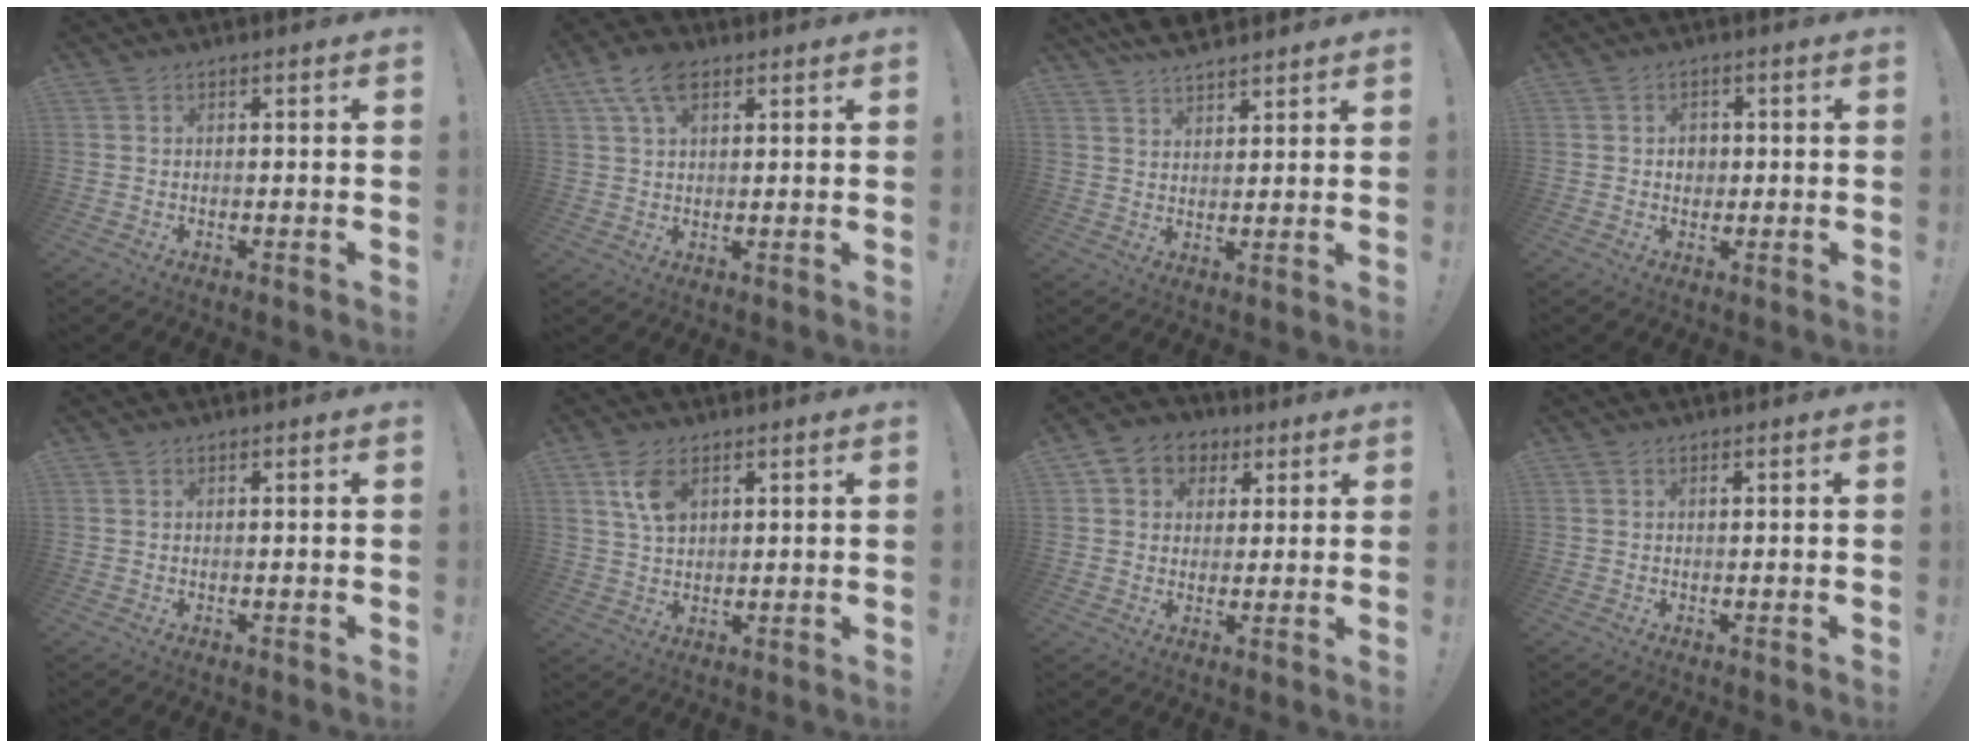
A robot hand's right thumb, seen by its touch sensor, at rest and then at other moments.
{"total": 8.3, "force": [4.2, 4.6, 5.5], "torque": [-0.087, -0.007, 0.078]}
{"total": 6.2, "force": [5.6, 1.9, 1.7], "torque": [-0.033, -0.030, 0.105]}
{"total": 3.3, "force": [-0.1, 2.9, 1.5], "torque": [-0.020, 0.002, -0.004]}
{"total": 0.0}
{"total": 7.3, "force": [3.2, 4.4, 4.9], "torque": [-0.082, -0.007, 0.060]}
{"total": 7.3, "force": [2.1, 6.7, 2.1], "torque": [-0.029, -0.002, 0.047]}
{"total": 0.0}